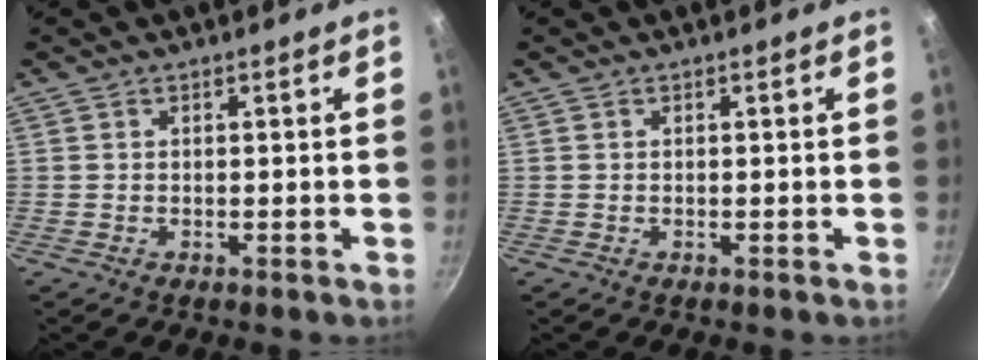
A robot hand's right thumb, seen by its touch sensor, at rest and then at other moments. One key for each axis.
{"total": 0.0}